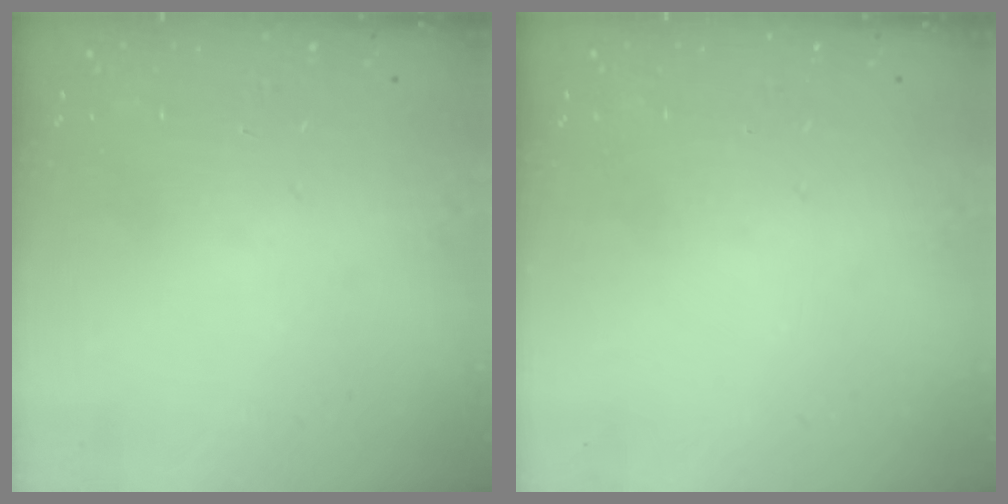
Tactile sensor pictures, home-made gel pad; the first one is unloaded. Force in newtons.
{"total": 0.0}